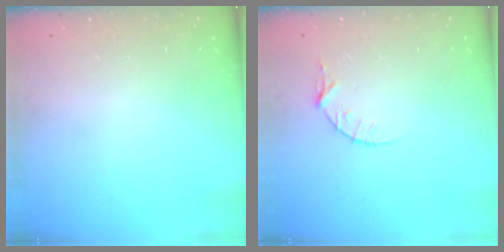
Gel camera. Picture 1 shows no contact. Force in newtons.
{"total": 4.3, "press": 4.3, "slide": 0.5}